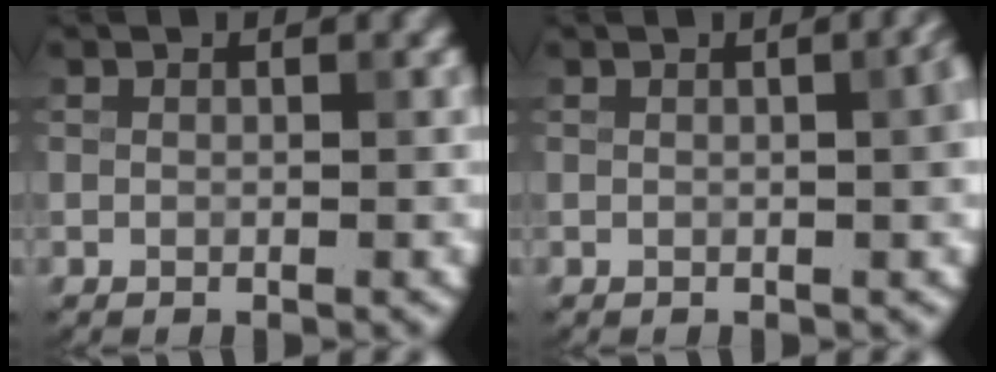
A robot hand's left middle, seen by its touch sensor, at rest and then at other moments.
{"total": 3.0, "force": [0.2, 1.0, 2.8], "torque": [-0.024, 0.010, 0.000]}